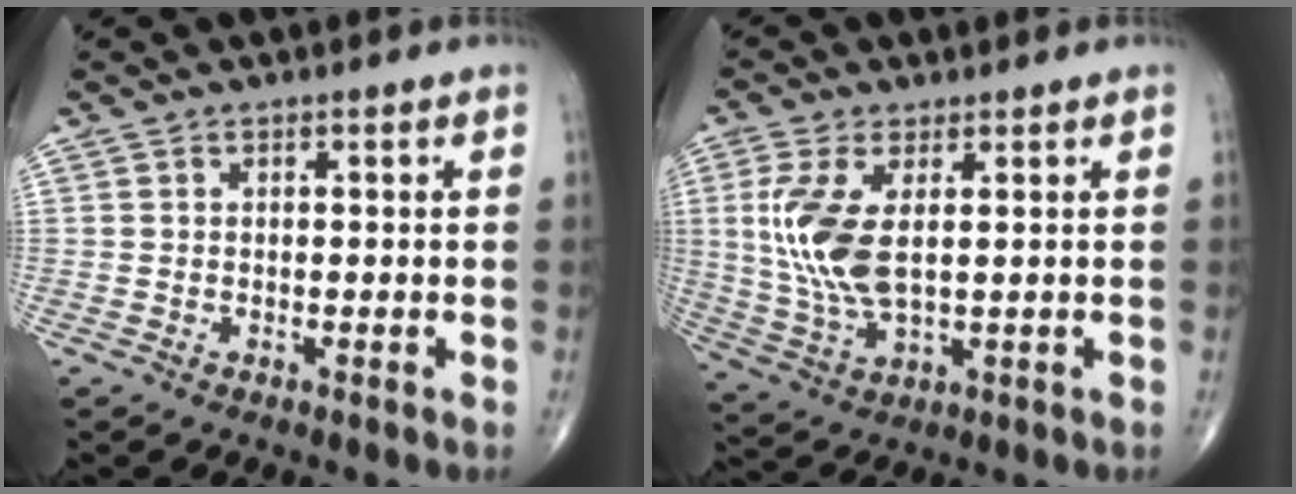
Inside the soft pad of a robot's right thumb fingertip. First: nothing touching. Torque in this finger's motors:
{"motor_torque": [-0.61, 1.43, 1.18, 0.53, 0.45]}